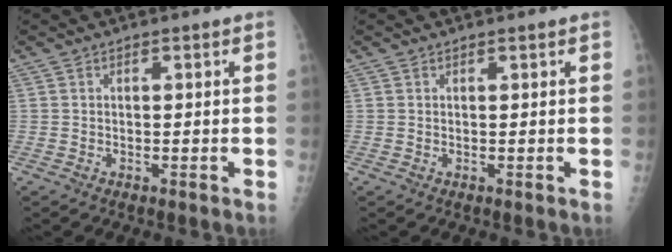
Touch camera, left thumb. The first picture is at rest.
{"total": 0.0}